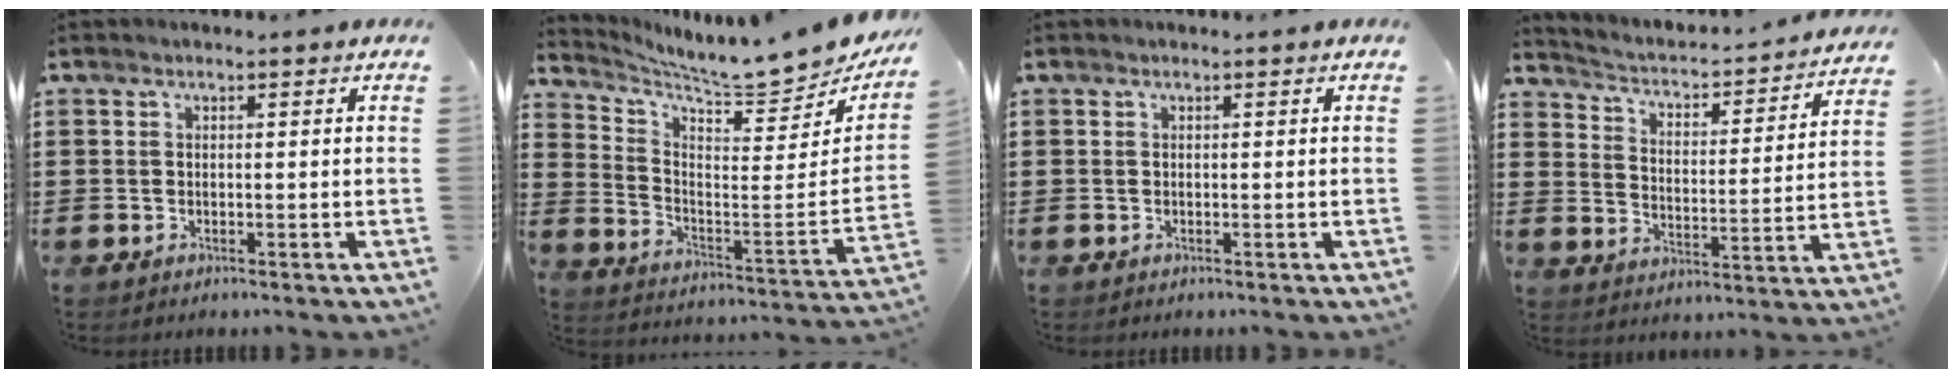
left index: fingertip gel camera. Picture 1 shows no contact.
{"total": 7.2, "force": [6.9, -0.3, 2.0], "torque": [-0.059, -0.077, 0.109]}
{"total": 0.0}
{"total": 1.7, "force": [1.6, 0.3, 0.4], "torque": [-0.026, -0.029, 0.013]}